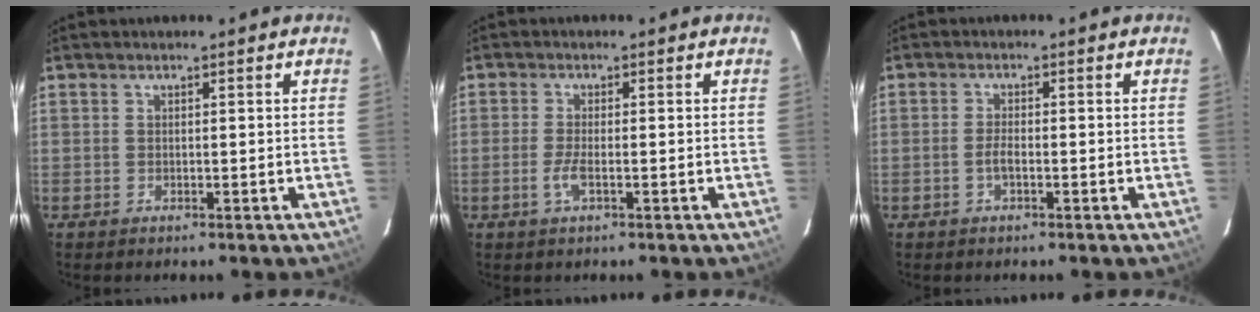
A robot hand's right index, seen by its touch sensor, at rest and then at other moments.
{"total": 2.8, "force": [-1.1, 0.4, 2.5], "torque": [-0.055, -0.004, -0.022]}
{"total": 1.8, "force": [-0.8, 0.5, 1.6], "torque": [-0.036, 0.002, -0.017]}